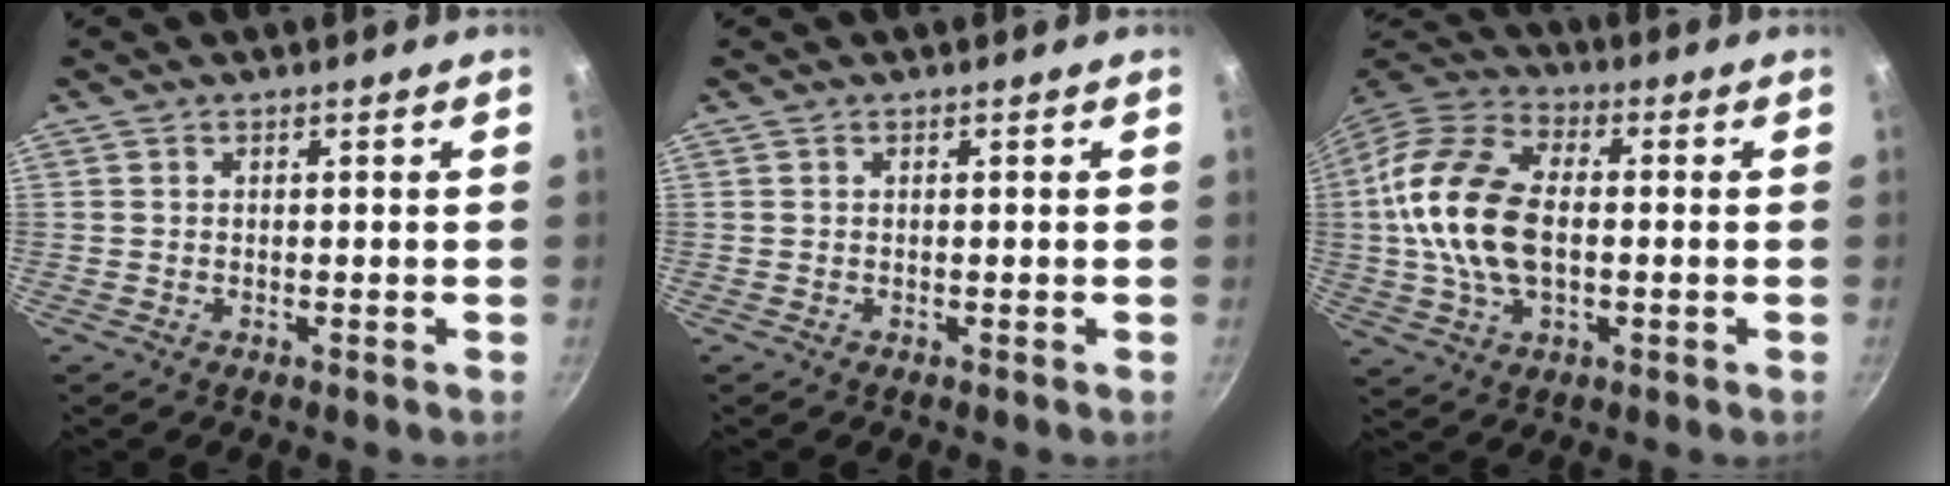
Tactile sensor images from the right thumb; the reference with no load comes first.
{"total": 0.0}
{"total": 18.1, "force": [-0.1, 10.9, 14.4], "torque": [-0.272, 0.026, -0.013]}